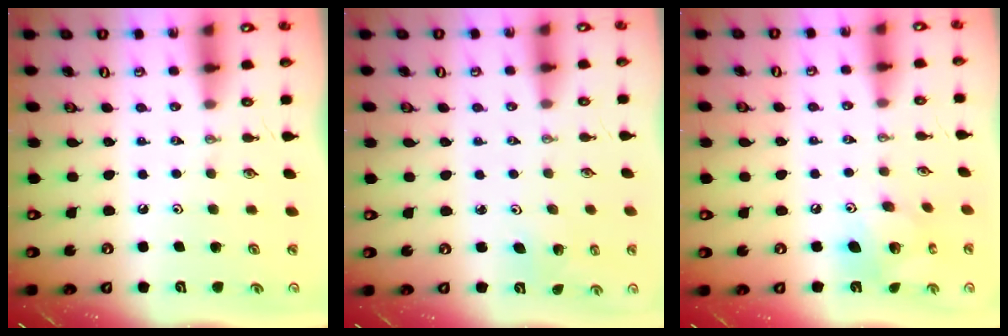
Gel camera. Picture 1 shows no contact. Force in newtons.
{"total": 1.9, "press": 1.9, "slide": 0.1}
{"total": 11.3, "press": 11.3, "slide": 0.8}